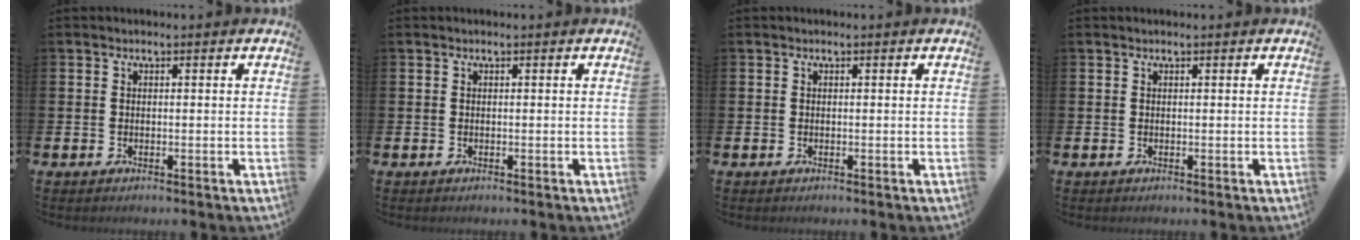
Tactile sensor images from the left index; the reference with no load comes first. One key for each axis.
{"total": 0.0}
{"total": 0.0}
{"total": 0.0}